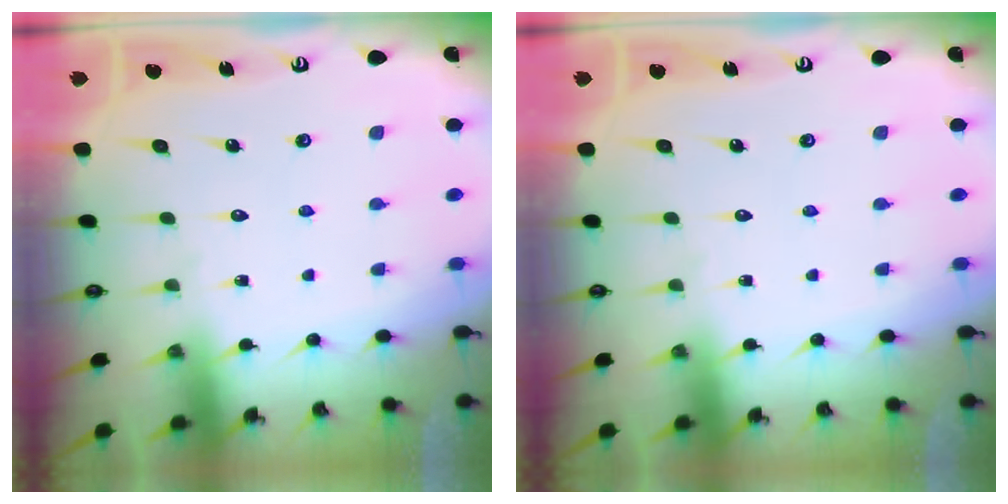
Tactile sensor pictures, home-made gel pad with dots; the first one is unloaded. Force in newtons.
{"total": 0.0}